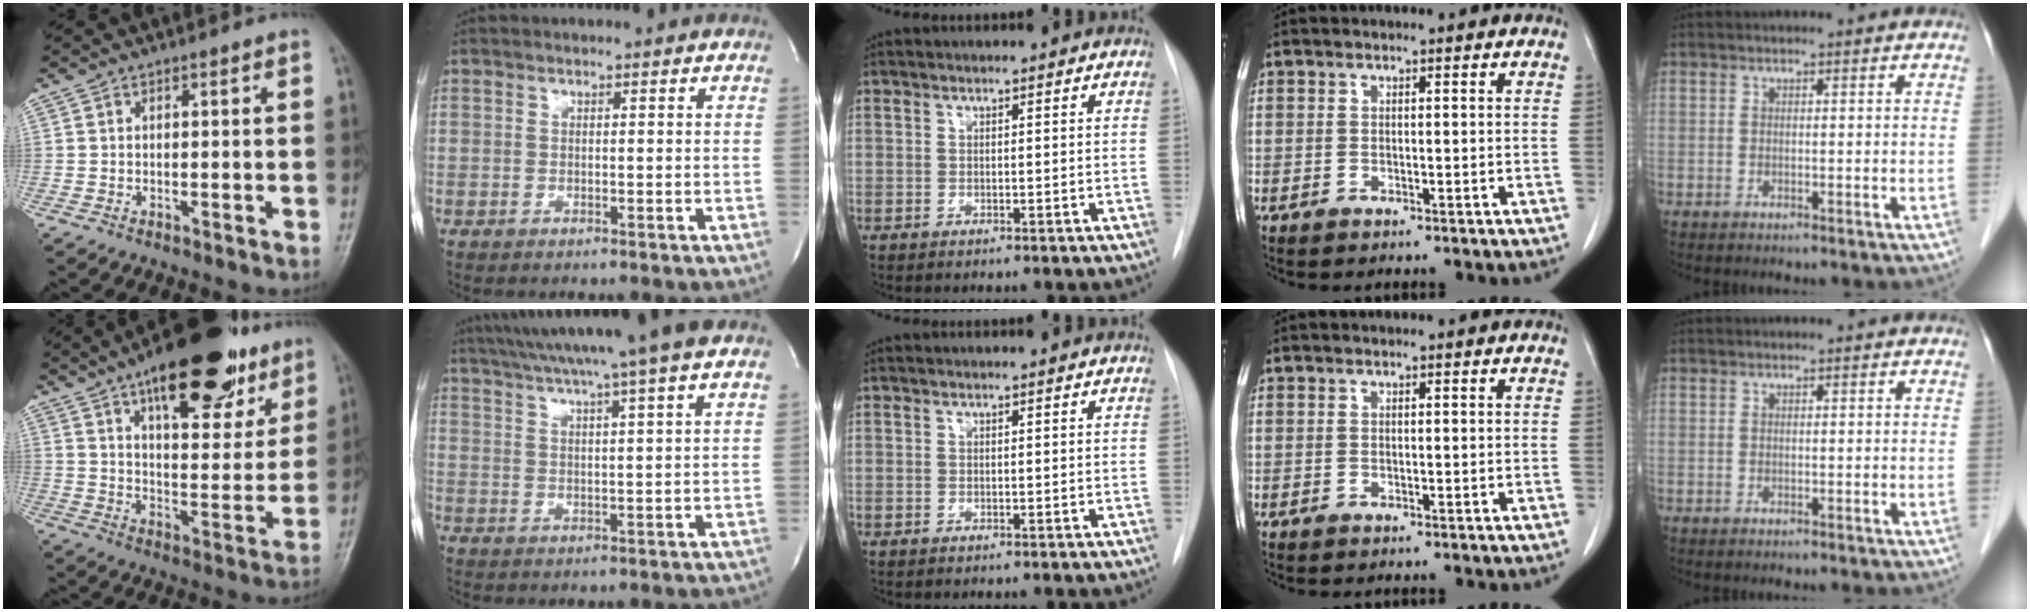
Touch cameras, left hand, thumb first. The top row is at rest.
{"thumb": {"total": 23.3, "force": [14.3, 9.6, 15.7], "torque": [-0.183, -0.042, 0.214]}, "index": {"total": 15.0, "force": [12.2, -1.7, 8.5], "torque": [-0.150, 0.007, 0.170]}}